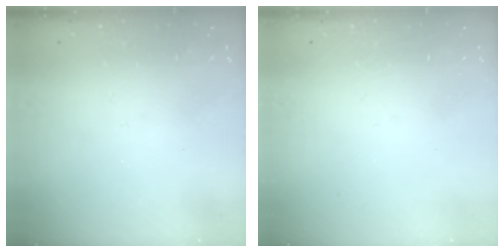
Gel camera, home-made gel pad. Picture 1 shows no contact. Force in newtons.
{"total": 0.0}